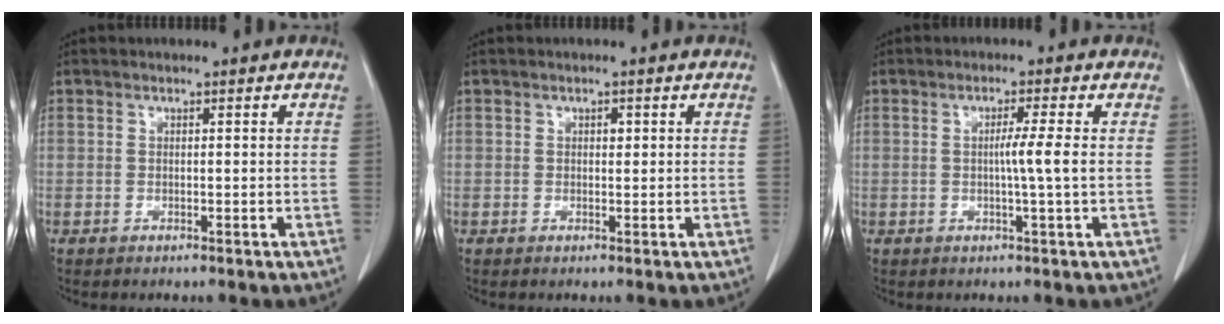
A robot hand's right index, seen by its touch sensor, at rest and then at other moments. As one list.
[{"total": 0.7, "force": [0.2, 0.4, 0.6], "torque": [-0.008, 0.000, 0.004]}, {"total": 3.4, "force": [-0.1, -1.0, 3.3], "torque": [-0.057, -0.004, -0.002]}]